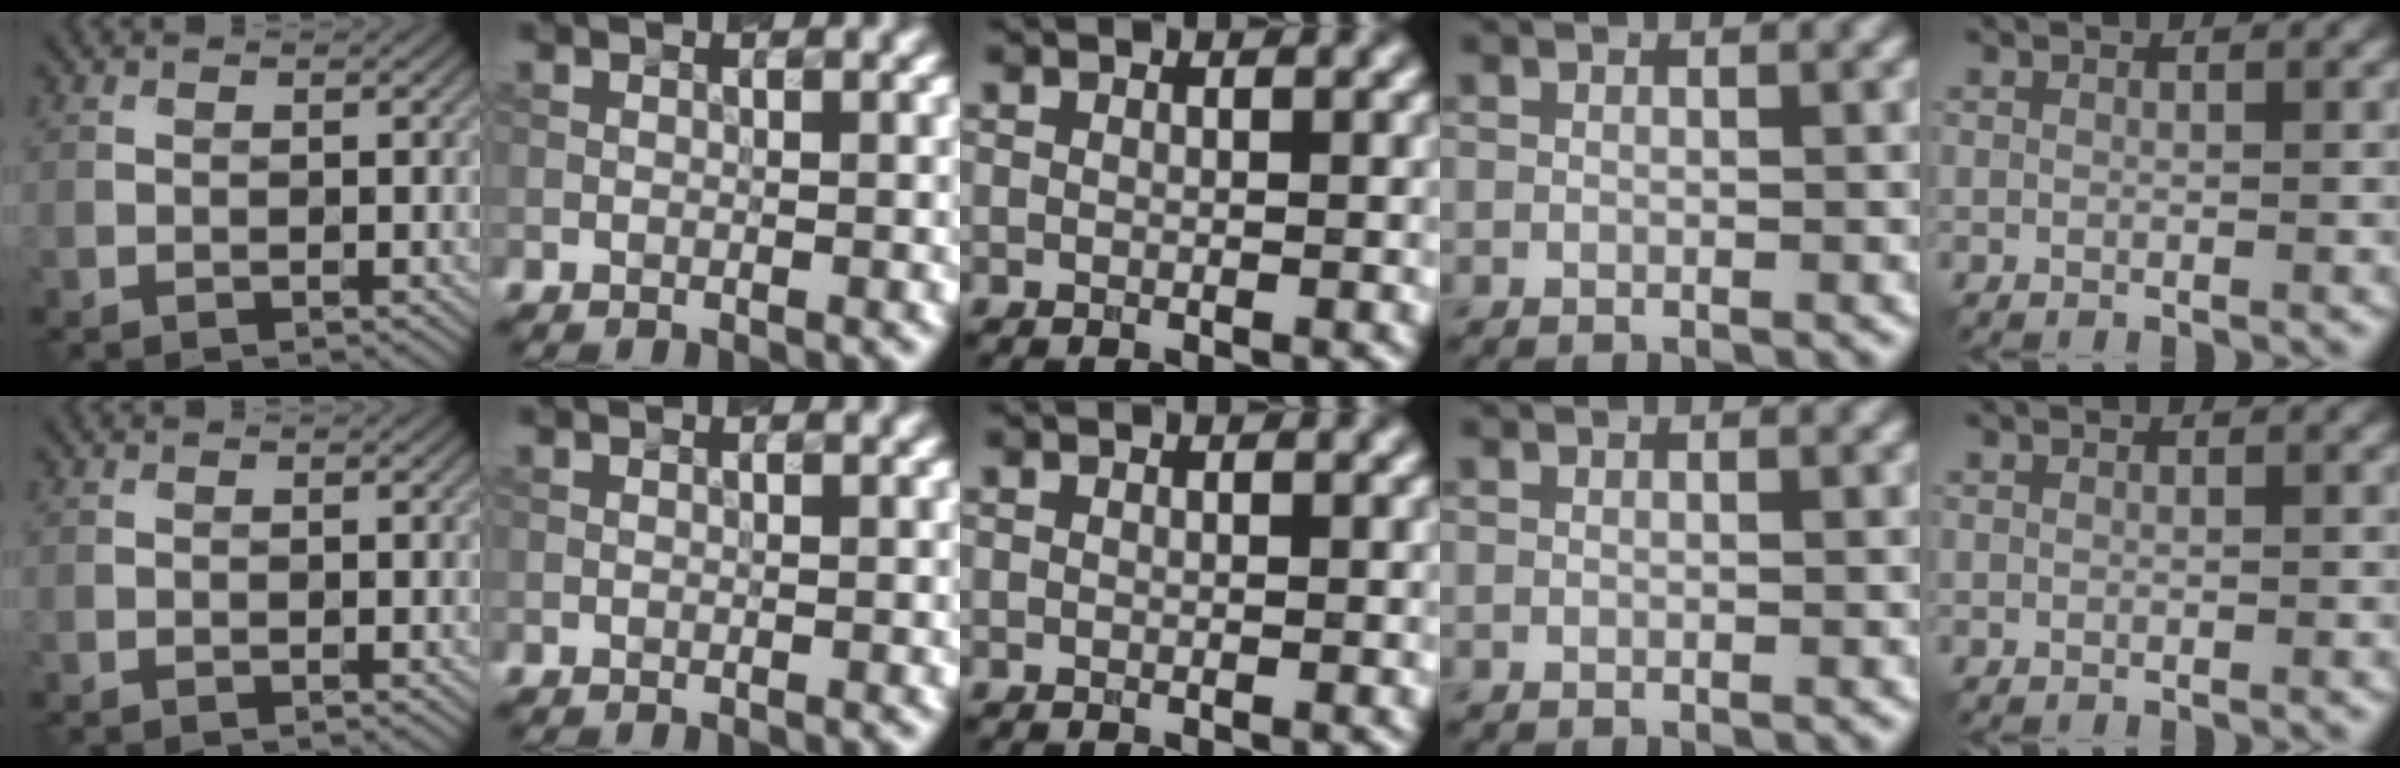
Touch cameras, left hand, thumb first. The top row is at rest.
{}